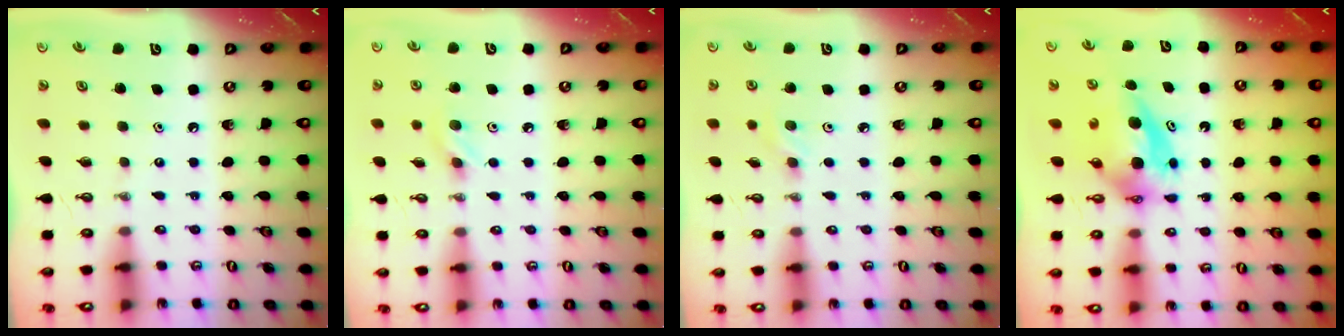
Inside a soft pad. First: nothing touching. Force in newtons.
{"total": 6.4, "press": 6.0, "slide": 2.2}
{"total": 2.8, "press": 2.7, "slide": 0.8}
{"total": 6.8, "press": 6.8, "slide": 0.3}